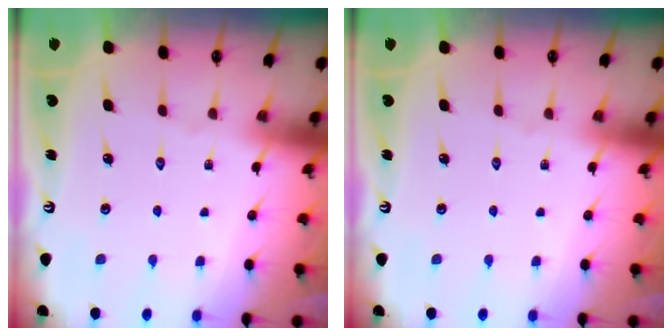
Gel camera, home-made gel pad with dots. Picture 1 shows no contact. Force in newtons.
{"total": 0.0}